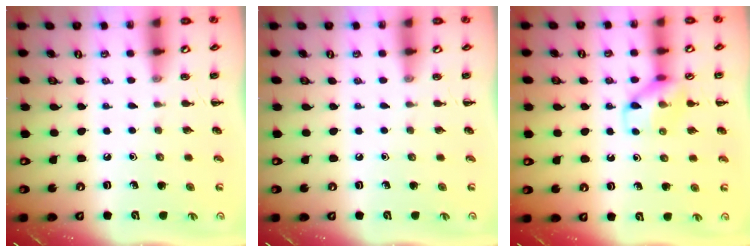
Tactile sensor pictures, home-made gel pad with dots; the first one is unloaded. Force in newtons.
{"total": 0.0}
{"total": 11.9, "press": 11.8, "slide": 1.4}